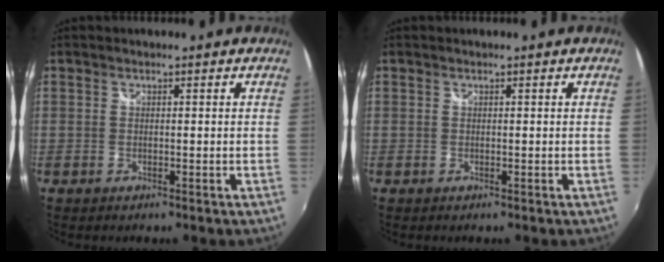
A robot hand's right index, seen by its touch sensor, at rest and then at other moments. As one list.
[{"total": 0.0}]